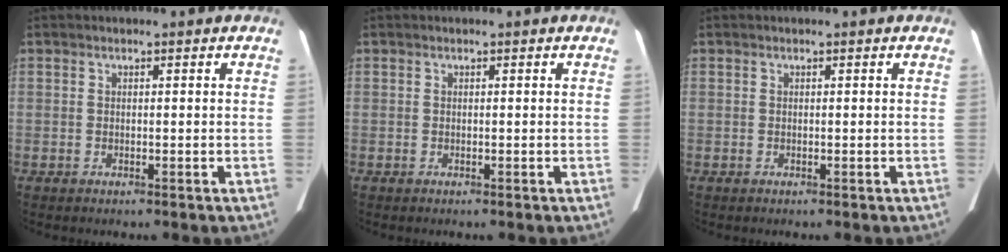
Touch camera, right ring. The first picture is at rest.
{"total": 0.0}
{"total": 0.0}